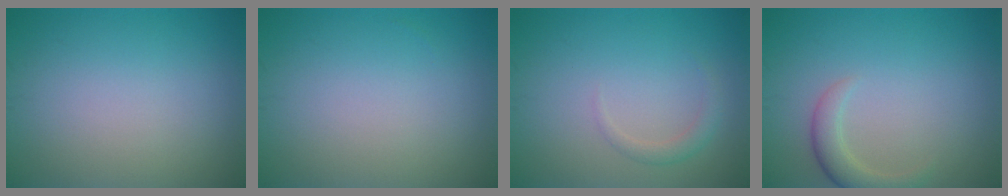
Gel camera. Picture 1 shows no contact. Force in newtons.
{"total": 0.0}
{"total": 1.3, "press": 1.3, "slide": 0.1}
{"total": 2.5, "press": 2.5, "slide": 0.2}